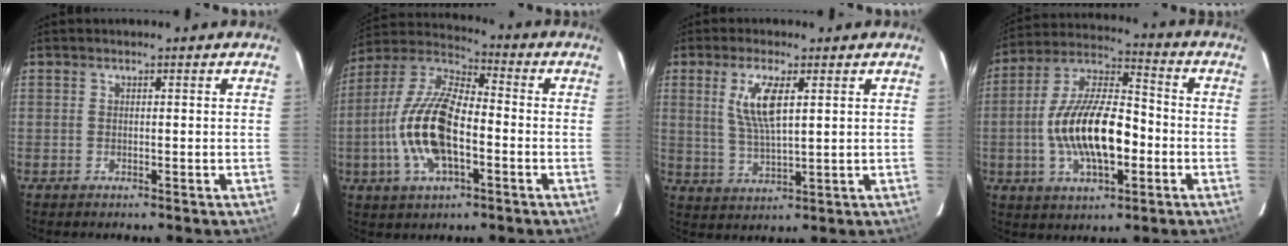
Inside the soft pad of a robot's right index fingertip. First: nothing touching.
{"total": 16.4, "force": [-3.9, 7.1, 14.3], "torque": [-0.297, 0.003, -0.080]}
{"total": 7.5, "force": [2.5, 1.8, 6.9], "torque": [-0.138, -0.002, 0.053]}
{"total": 17.3, "force": [-3.5, 7.3, 15.4], "torque": [-0.293, 0.009, -0.063]}